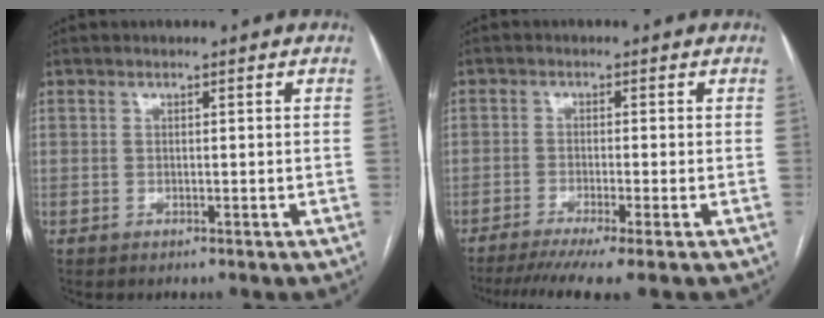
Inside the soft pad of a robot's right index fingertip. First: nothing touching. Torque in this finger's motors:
{"motor_torque": [1.17, -0.91, 0.41, 0.09]}